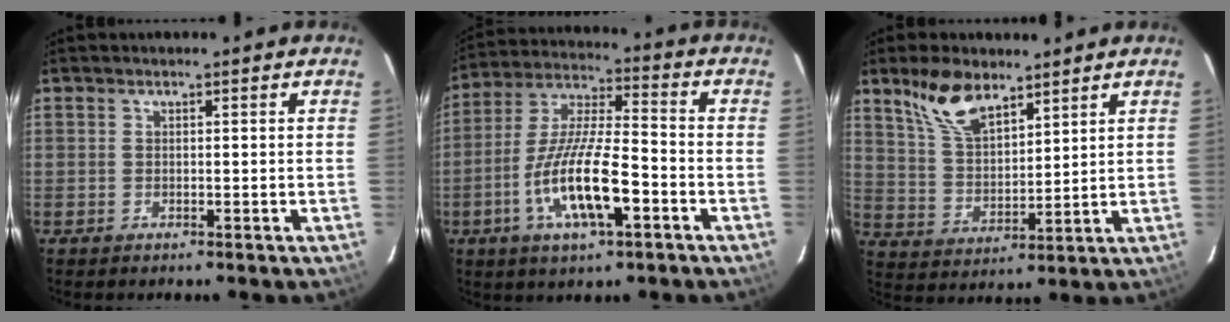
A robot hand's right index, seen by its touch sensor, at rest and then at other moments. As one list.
[{"total": 15.0, "force": [-5.8, 3.8, 13.2], "torque": [-0.270, -0.011, -0.109]}, {"total": 10.4, "force": [7.4, 4.6, 5.8], "torque": [-0.111, 0.014, 0.151]}]